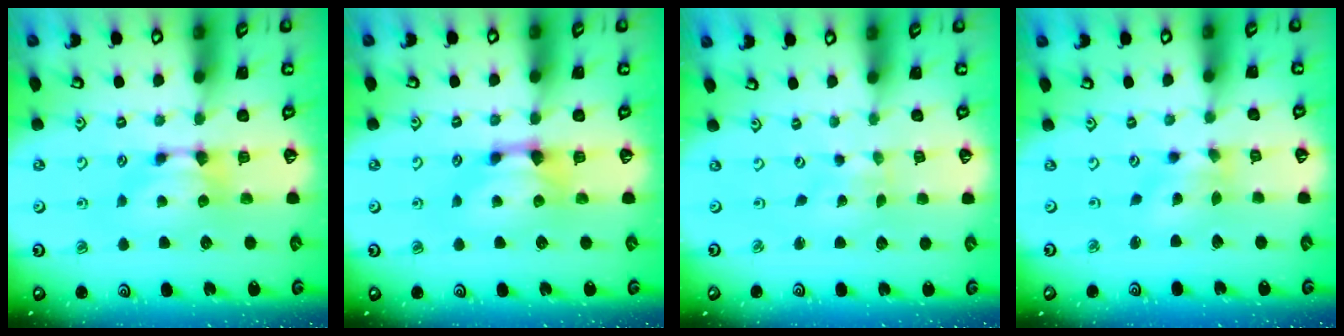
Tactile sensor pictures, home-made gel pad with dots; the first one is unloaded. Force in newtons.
{"total": 1.5, "press": 1.2, "slide": 0.9}
{"total": 5.8, "press": 5.8, "slide": 0.5}
{"total": 1.7, "press": 1.0, "slide": 1.4}